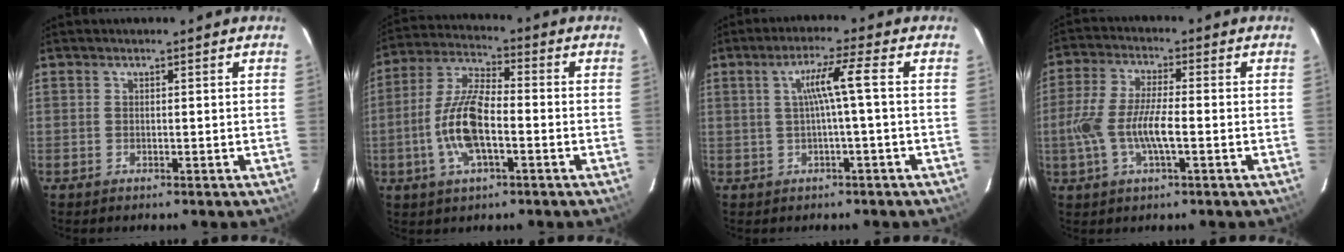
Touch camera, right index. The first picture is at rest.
{"total": 12.0, "force": [-3.3, 4.2, 10.7], "torque": [-0.226, 0.002, -0.066]}
{"total": 5.1, "force": [-0.1, -1.0, 5.0], "torque": [-0.096, 0.003, 0.004]}
{"total": 9.9, "force": [-2.2, 2.6, 9.3], "torque": [-0.195, -0.002, -0.044]}